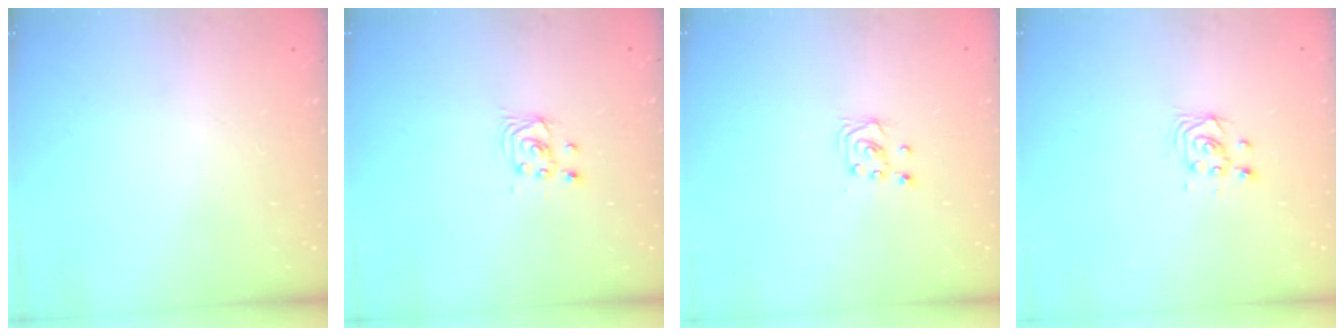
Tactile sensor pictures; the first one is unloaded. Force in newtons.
{"total": 2.5, "press": 2.5, "slide": 0.2}
{"total": 2.0, "press": 2.0, "slide": 0.2}
{"total": 3.3, "press": 3.2, "slide": 0.6}